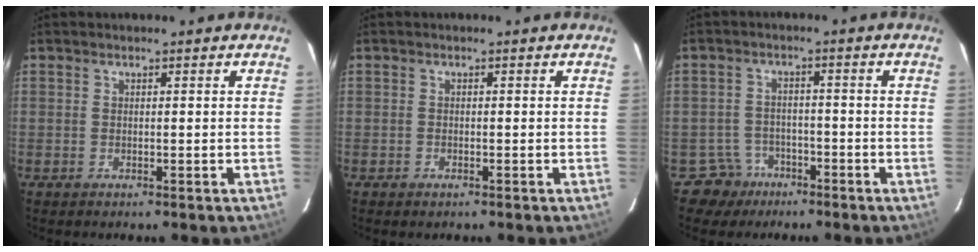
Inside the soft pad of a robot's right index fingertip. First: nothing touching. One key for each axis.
{"total": 0.6, "fx": -0.4, "fy": 0.3, "fz": 0.3, "tx": -0.010, "ty": -0.001, "tz": -0.002}
{"total": 5.0, "fx": -3.0, "fy": 4.0, "fz": -0.8, "tx": 0.014, "ty": 0.012, "tz": -0.047}